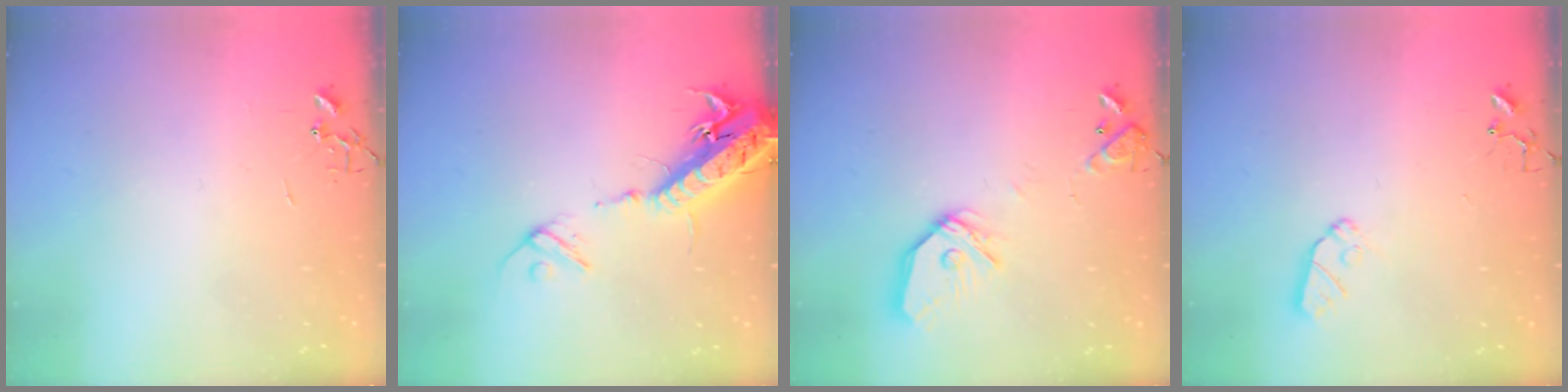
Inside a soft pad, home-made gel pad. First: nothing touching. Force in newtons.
{"total": 18.2, "press": 17.7, "slide": 4.1}
{"total": 14.7, "press": 14.6, "slide": 1.9}
{"total": 7.3, "press": 7.2, "slide": 0.5}